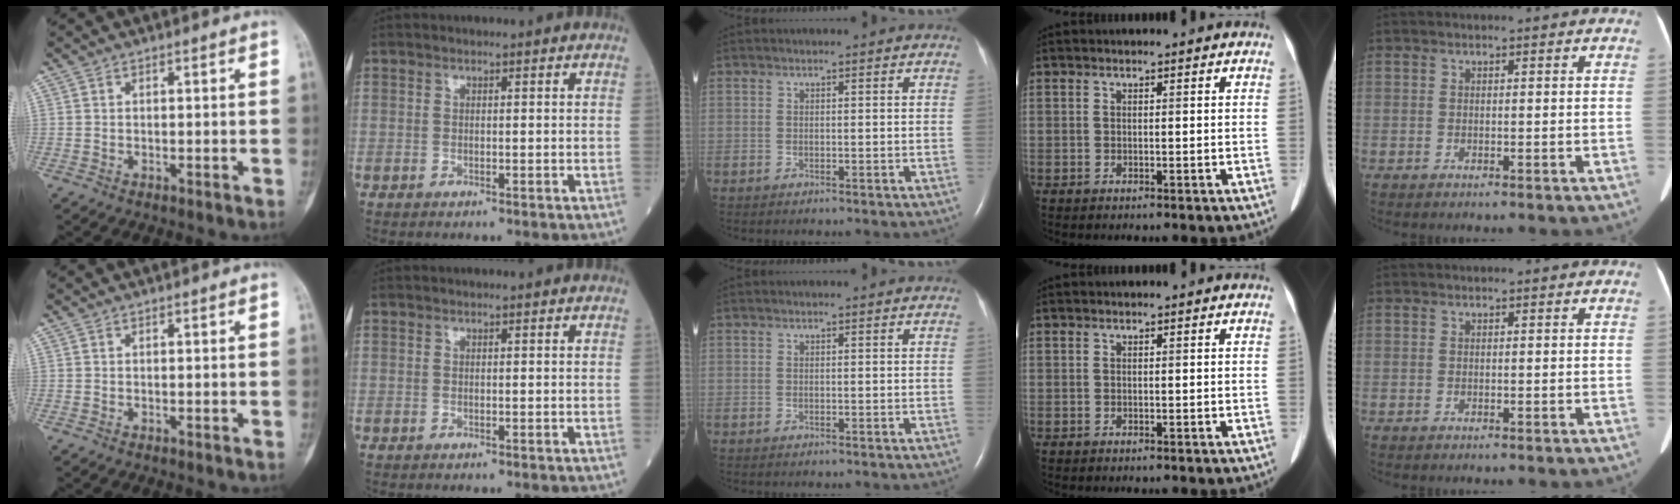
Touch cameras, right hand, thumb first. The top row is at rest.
{}